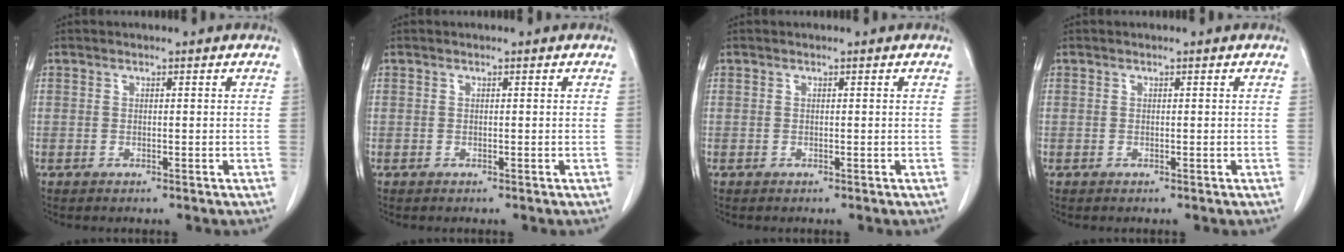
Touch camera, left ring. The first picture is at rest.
{"total": 0.0}
{"total": 0.0}
{"total": 0.0}